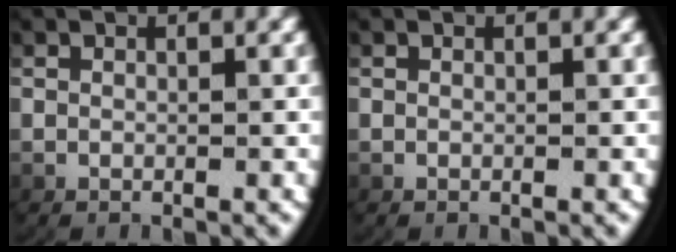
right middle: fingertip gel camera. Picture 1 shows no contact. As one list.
[{"total": 0.0}]